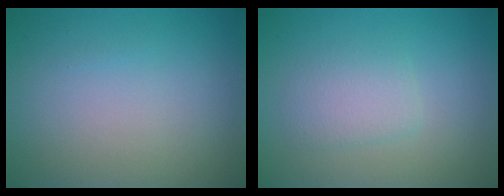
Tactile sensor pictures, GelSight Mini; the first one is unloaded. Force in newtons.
{"total": 2.1, "press": 2.1, "slide": 0.1}